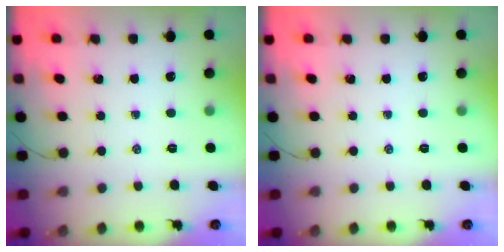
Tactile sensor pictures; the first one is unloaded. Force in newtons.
{"total": 0.0}